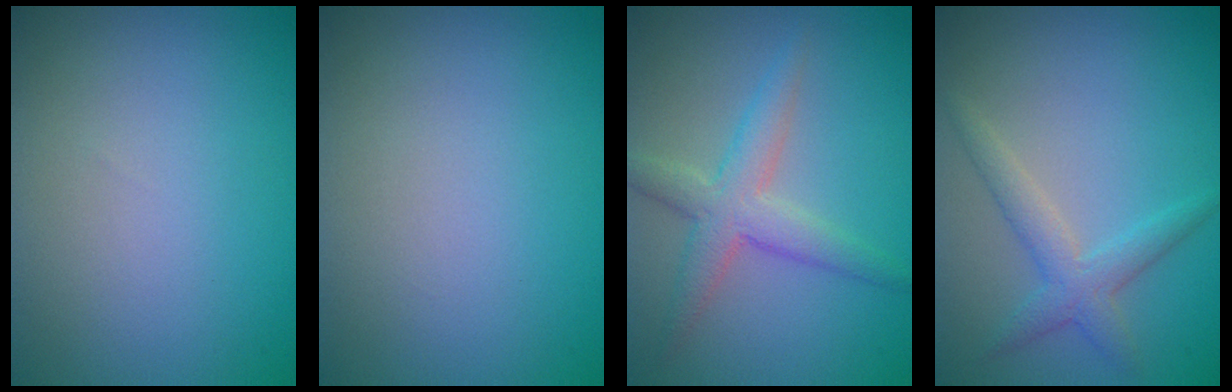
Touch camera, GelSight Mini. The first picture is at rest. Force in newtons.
{"total": 0.0}
{"total": 3.5, "press": 3.5, "slide": 0.1}
{"total": 2.5, "press": 2.5, "slide": 0.0}